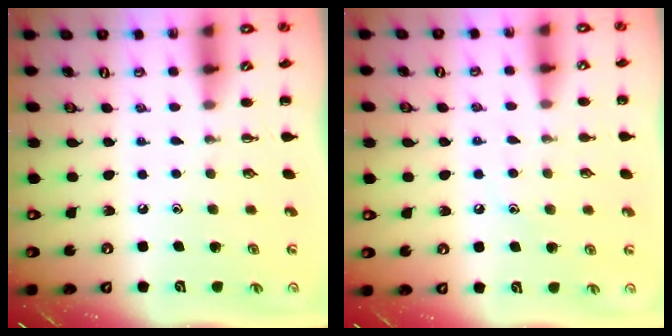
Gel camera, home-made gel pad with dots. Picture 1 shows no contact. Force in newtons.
{"total": 6.7, "press": 6.5, "slide": 1.7}